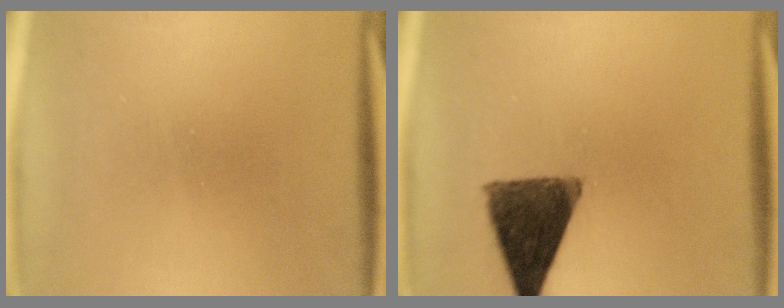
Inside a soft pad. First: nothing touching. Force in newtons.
{"total": 11.9}